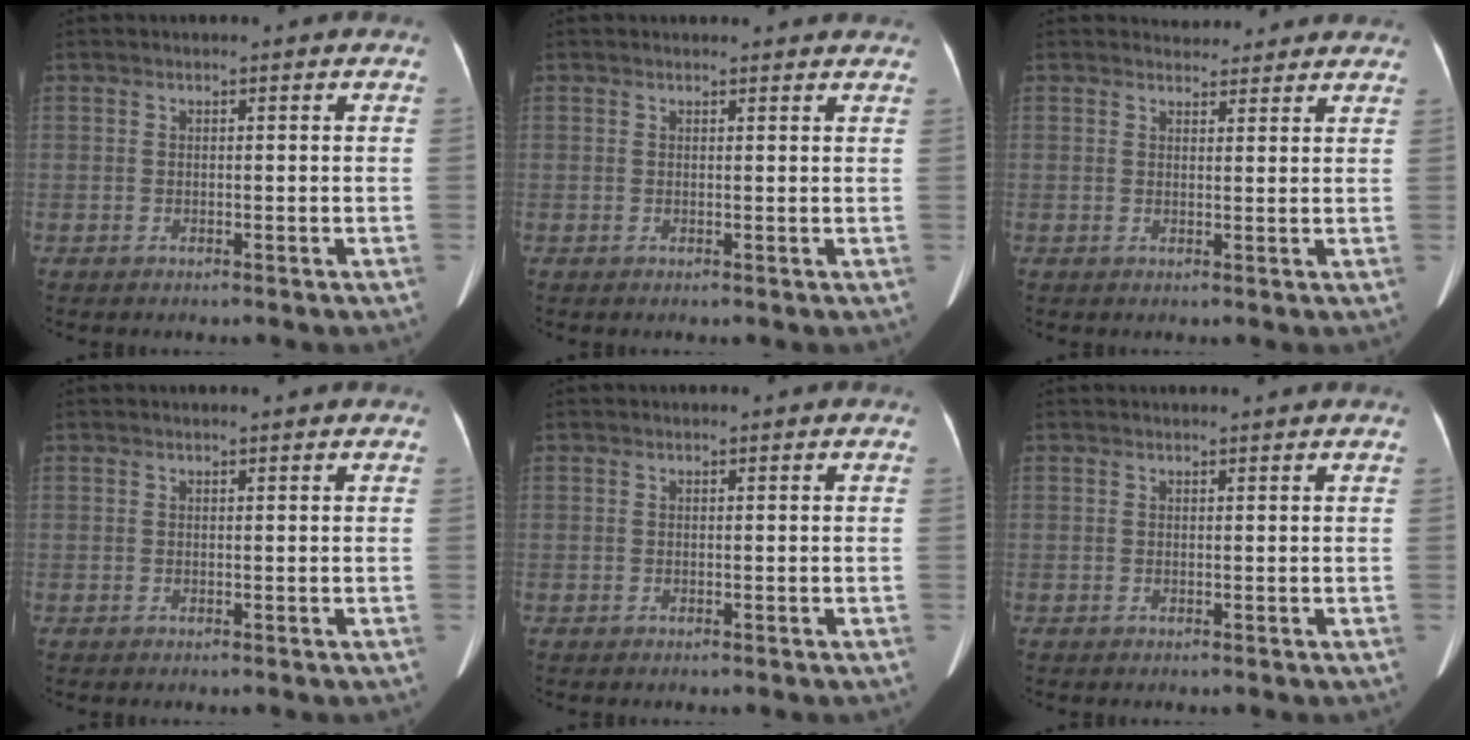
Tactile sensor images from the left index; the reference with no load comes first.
{"total": 3.9, "force": [3.7, 0.8, 0.6], "torque": [-0.008, 0.009, 0.031]}
{"total": 4.8, "force": [4.5, 1.5, 0.6], "torque": [-0.003, 0.014, 0.051]}
{"total": 1.2, "force": [1.1, 0.0, 0.5], "torque": [-0.009, 0.012, 0.015]}
{"total": 0.0}
{"total": 2.2, "force": [2.1, -0.2, 0.6], "torque": [-0.009, 0.012, 0.025]}